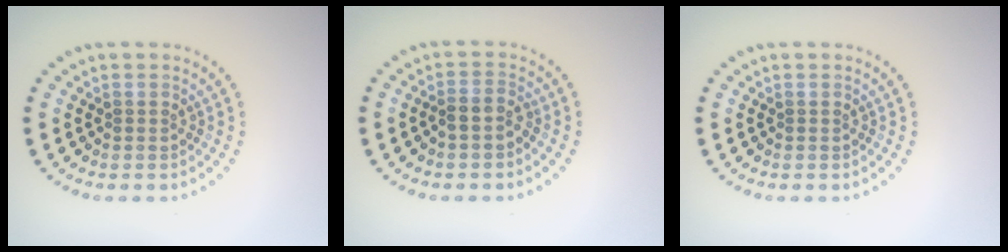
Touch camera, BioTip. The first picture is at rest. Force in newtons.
{"total": 1.9, "press": 1.6, "slide": 0.9}
{"total": 0.0}